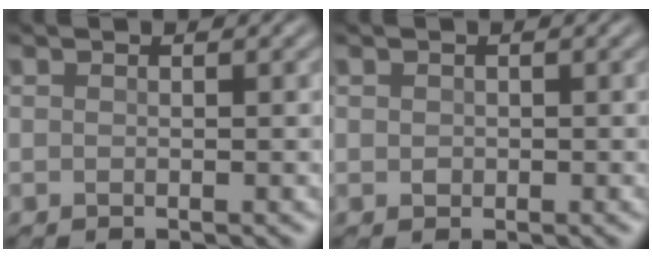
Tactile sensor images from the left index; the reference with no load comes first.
{"total": 0.7, "force": [0.0, 0.7, 0.3], "torque": [-0.005, -0.005, 0.001]}